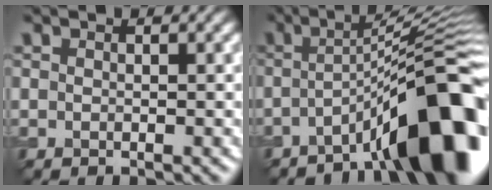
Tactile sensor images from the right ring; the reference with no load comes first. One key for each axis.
{"total": 11.4, "fx": -5.2, "fy": 1.8, "fz": 10.0, "tx": -0.132, "ty": 0.024, "tz": -0.078}